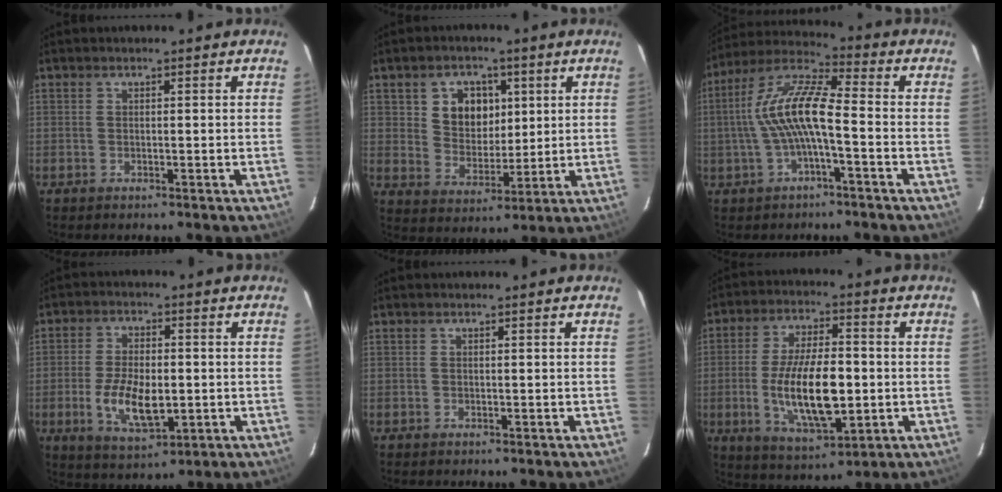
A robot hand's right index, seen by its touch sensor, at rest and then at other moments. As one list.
[{"total": 8.8, "force": [2.8, 7.2, 4.1], "torque": [-0.079, 0.015, 0.059]}, {"total": 11.5, "force": [-1.7, 2.6, 11.1], "torque": [-0.226, 0.016, -0.034]}, {"total": 10.4, "force": [-2.1, 5.1, 8.8], "torque": [-0.178, -0.011, -0.032]}, {"total": 0.0}, {"total": 15.7, "force": [-2.2, 6.4, 14.1], "torque": [-0.271, -0.012, -0.029]}]